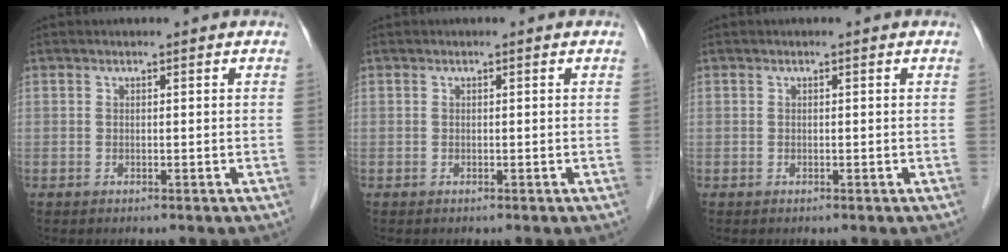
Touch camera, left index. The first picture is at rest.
{"total": 0.0}
{"total": 0.0}